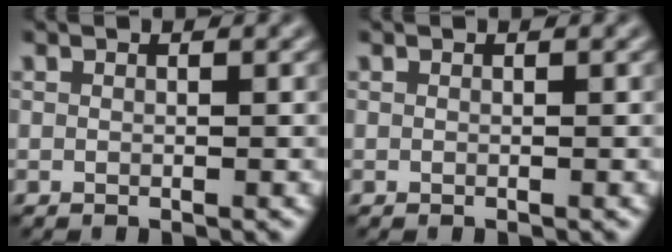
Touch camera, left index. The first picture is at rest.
{"total": 0.0}